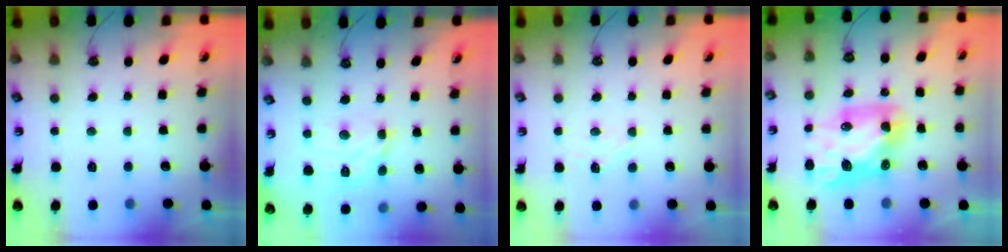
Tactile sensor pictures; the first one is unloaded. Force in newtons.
{"total": 7.9, "press": 7.9, "slide": 0.6}
{"total": 4.9, "press": 4.8, "slide": 0.8}
{"total": 12.3, "press": 12.3, "slide": 1.2}